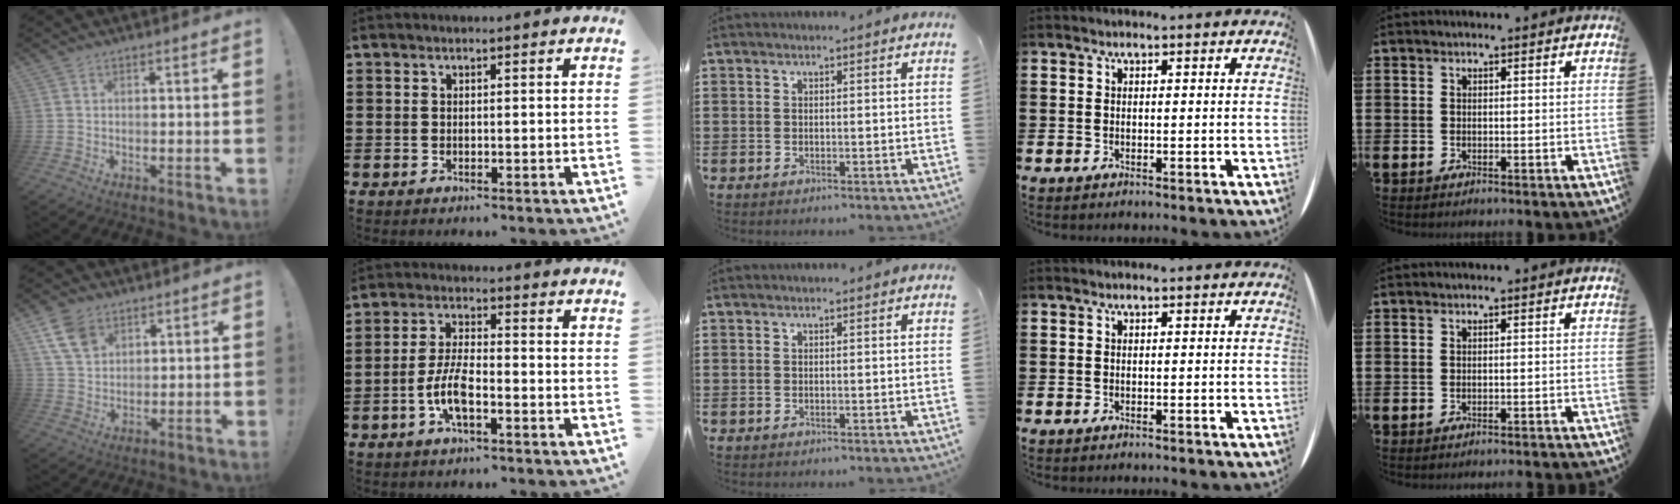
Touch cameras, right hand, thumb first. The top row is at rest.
{"thumb": {"total": 9.9, "force": [5.3, 6.8, 4.8], "torque": [-0.088, -0.014, 0.108]}, "index": {"total": 6.5, "force": [-2.5, 2.1, 5.7], "torque": [-0.134, -0.008, -0.055]}, "little": {"total": 0.7, "force": [-0.7, -0.2, 0.0], "torque": [0.001, 0.000, -0.015]}}